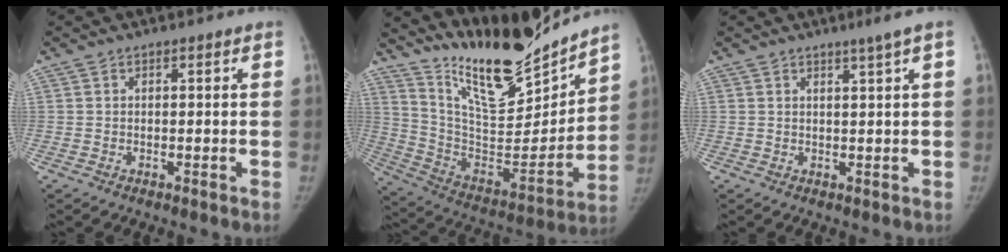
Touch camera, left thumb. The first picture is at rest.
{"total": 22.1, "force": [19.3, 4.4, 9.9], "torque": [-0.123, -0.119, 0.330]}
{"total": 2.5, "force": [1.6, -0.6, 1.8], "torque": [-0.029, -0.014, 0.025]}